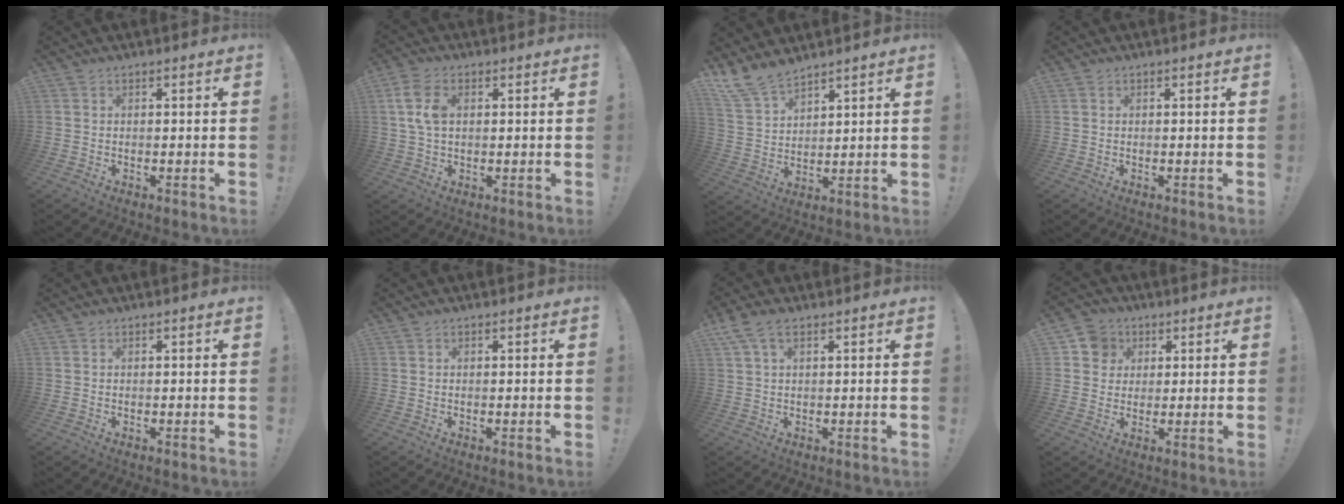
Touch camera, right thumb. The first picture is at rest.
{"total": 7.7, "force": [1.7, 4.5, 6.0], "torque": [-0.126, 0.001, 0.031]}
{"total": 9.4, "force": [8.1, 3.9, 2.8], "torque": [-0.072, -0.049, 0.162]}
{"total": 0.0}
{"total": 0.0}
{"total": 0.0}
{"total": 4.8, "force": [2.5, 1.8, 3.7], "torque": [-0.080, 0.001, 0.050]}
{"total": 7.6, "force": [2.3, 7.0, 1.7], "torque": [-0.025, -0.006, 0.048]}